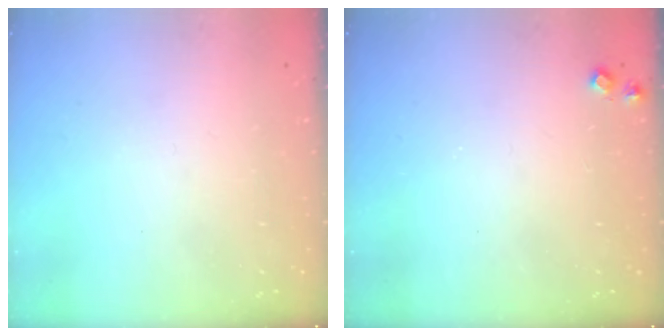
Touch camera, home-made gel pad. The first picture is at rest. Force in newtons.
{"total": 5.7, "press": 5.7, "slide": 0.8}